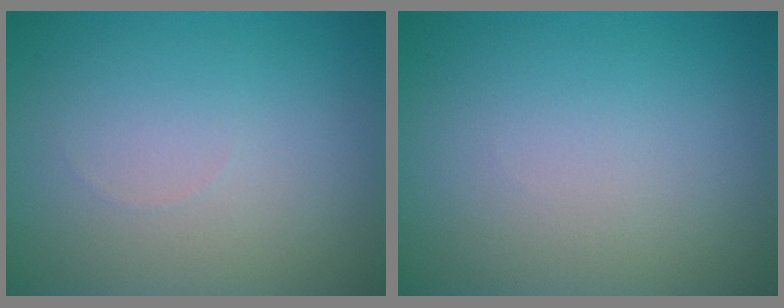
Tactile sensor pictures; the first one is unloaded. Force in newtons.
{"total": 0.0}